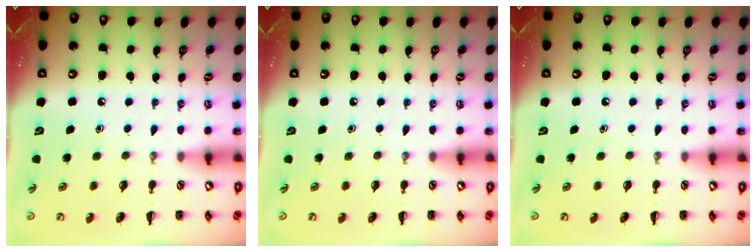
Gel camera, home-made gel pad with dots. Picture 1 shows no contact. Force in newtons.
{"total": 0.0}
{"total": 0.0}